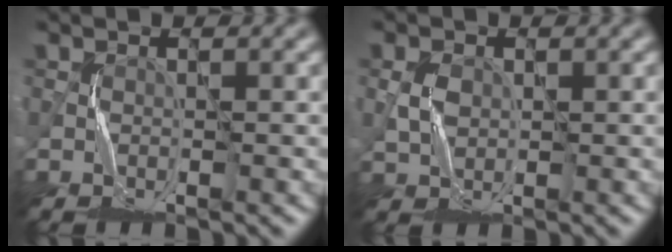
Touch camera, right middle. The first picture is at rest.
{"total": 1.5, "force": [0.5, 1.2, 0.8], "torque": [-0.020, 0.001, 0.011]}